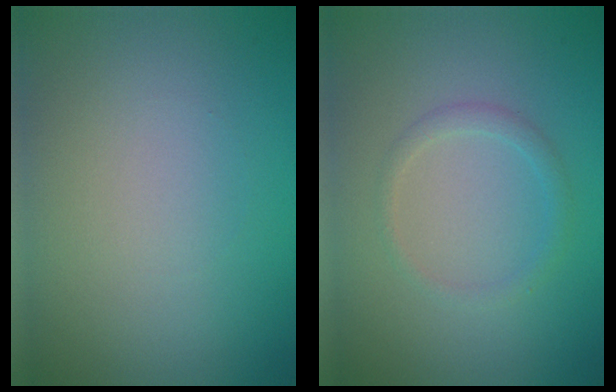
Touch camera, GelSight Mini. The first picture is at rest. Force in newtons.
{"total": 1.4, "press": 1.4, "slide": 0.1}